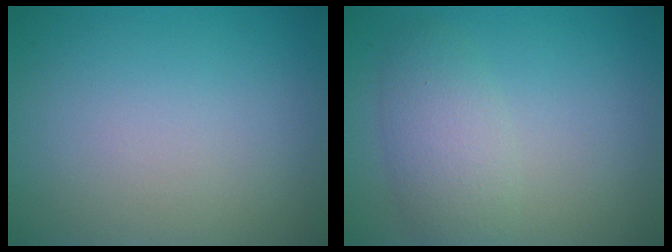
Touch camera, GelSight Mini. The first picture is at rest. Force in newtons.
{"total": 3.5, "press": 3.5, "slide": 0.2}